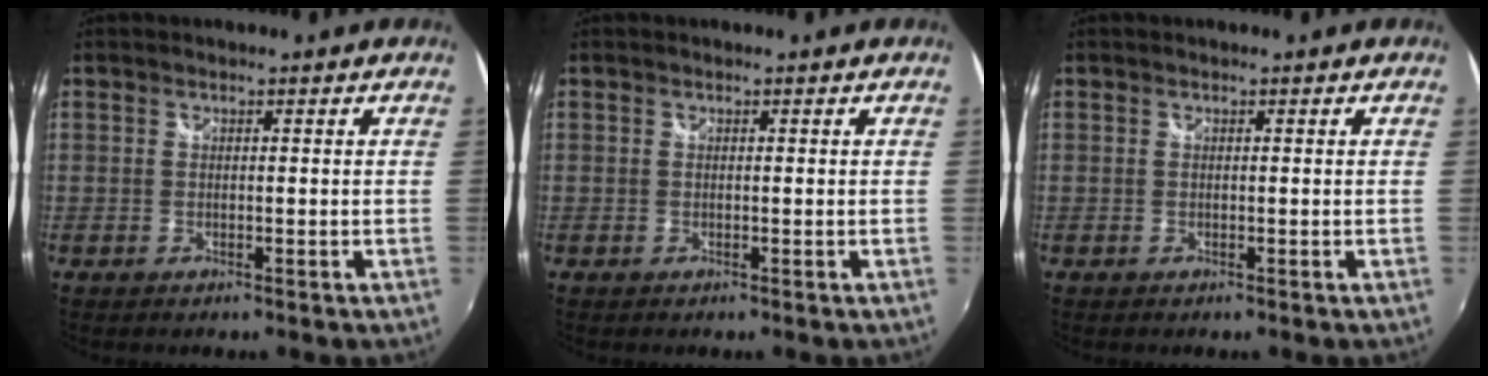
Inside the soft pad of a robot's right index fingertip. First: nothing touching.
{"total": 0.0}
{"total": 0.0}